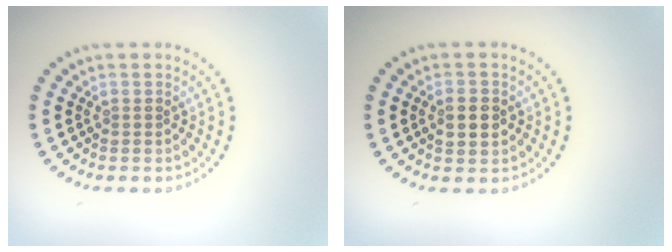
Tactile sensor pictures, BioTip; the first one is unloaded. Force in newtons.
{"total": 2.8, "press": 2.8, "slide": 0.1}